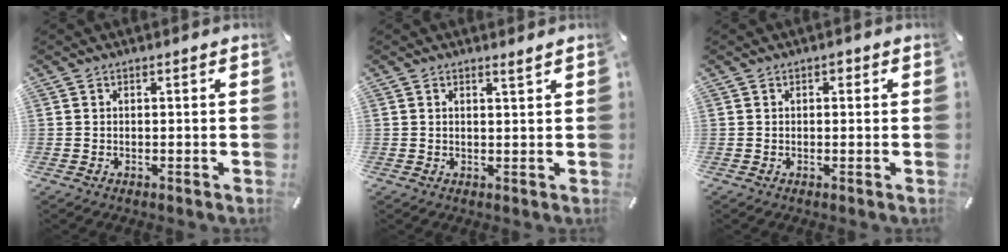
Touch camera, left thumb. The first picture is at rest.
{"total": 1.2, "force": [1.0, -0.1, 0.7], "torque": [-0.014, -0.003, 0.018]}
{"total": 1.0, "force": [0.1, 0.8, 0.7], "torque": [-0.006, 0.002, -0.001]}